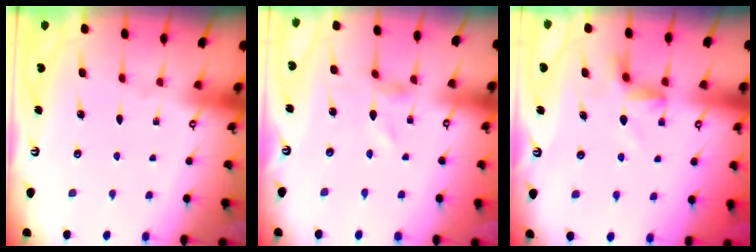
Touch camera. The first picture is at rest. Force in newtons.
{"total": 0.8, "press": 0.8, "slide": 0.2}
{"total": 3.4, "press": 3.3, "slide": 0.9}